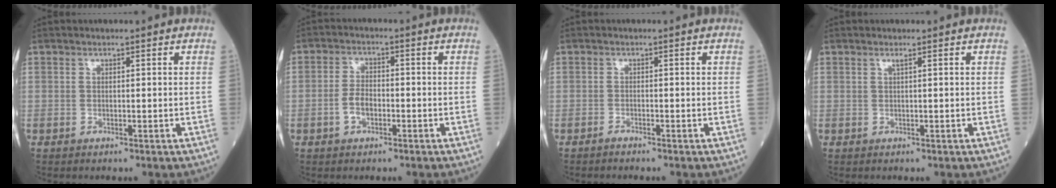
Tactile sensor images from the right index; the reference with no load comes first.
{"total": 3.4, "force": [-1.3, 1.7, 2.7], "torque": [-0.058, 0.005, -0.024]}
{"total": 0.8, "force": [-0.7, 0.0, 0.3], "torque": [-0.011, 0.000, -0.010]}
{"total": 0.5, "force": [0.3, -0.2, 0.4], "torque": [-0.014, -0.001, 0.011]}